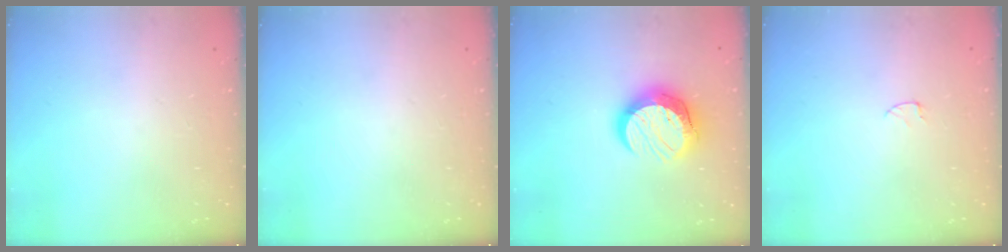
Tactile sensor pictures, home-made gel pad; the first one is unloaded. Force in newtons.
{"total": 0.0}
{"total": 13.2, "press": 13.2, "slide": 1.0}
{"total": 2.5, "press": 2.5, "slide": 0.2}